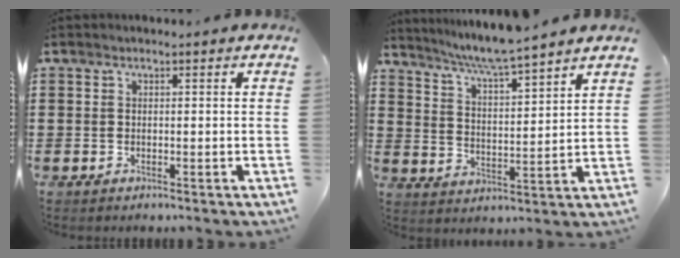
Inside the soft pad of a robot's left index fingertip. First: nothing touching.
{"total": 5.9, "force": [5.4, -0.7, 2.4], "torque": [-0.067, -0.035, 0.090]}